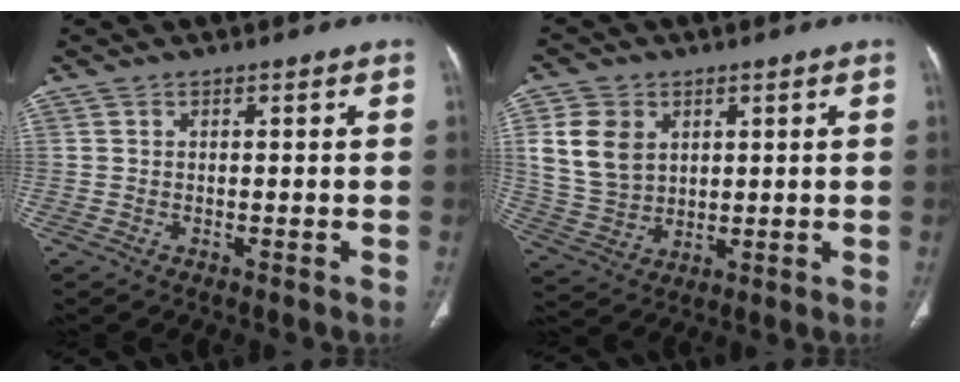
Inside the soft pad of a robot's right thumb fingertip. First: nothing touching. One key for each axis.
{"total": 10.6, "fx": 3.2, "fy": 8.2, "fz": 5.9, "tx": -0.099, "ty": -0.009, "tz": 0.073}